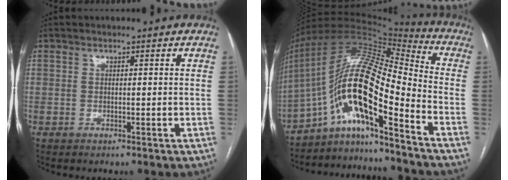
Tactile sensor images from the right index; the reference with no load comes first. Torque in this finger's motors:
{"motor_torque": [2.14, 0.00, 0.70, 0.15]}